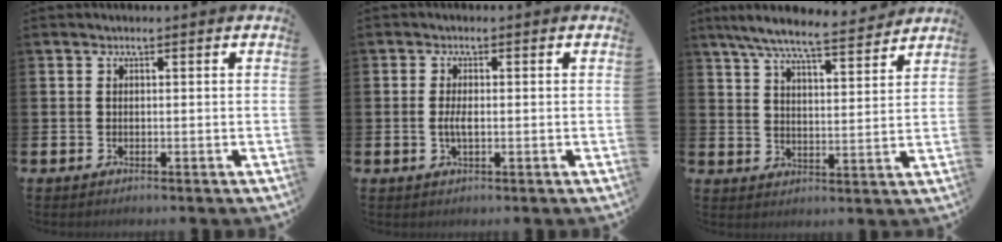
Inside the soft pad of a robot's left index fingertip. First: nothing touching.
{"total": 2.1, "force": [-0.2, 0.7, 1.9], "torque": [-0.034, 0.000, -0.006]}
{"total": 8.0, "force": [7.3, 0.7, 3.1], "torque": [-0.081, -0.043, 0.127]}